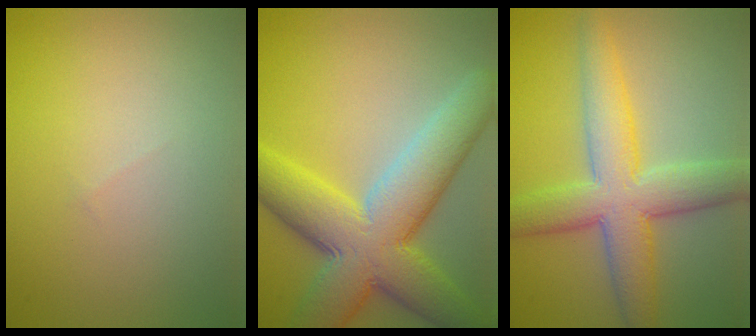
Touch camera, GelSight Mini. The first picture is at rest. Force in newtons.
{"total": 11.0, "press": 11.0, "slide": 0.5}
{"total": 7.5, "press": 7.5, "slide": 0.2}